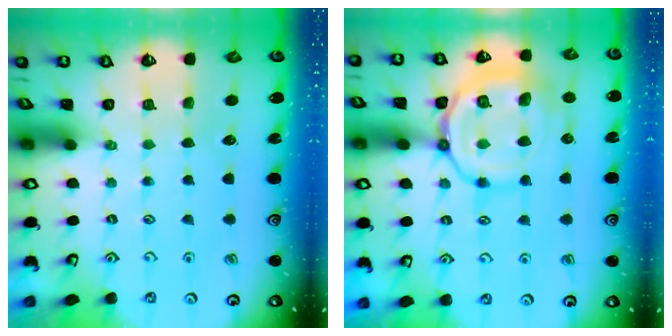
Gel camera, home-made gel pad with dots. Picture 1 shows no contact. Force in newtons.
{"total": 15.7, "press": 15.6, "slide": 1.5}